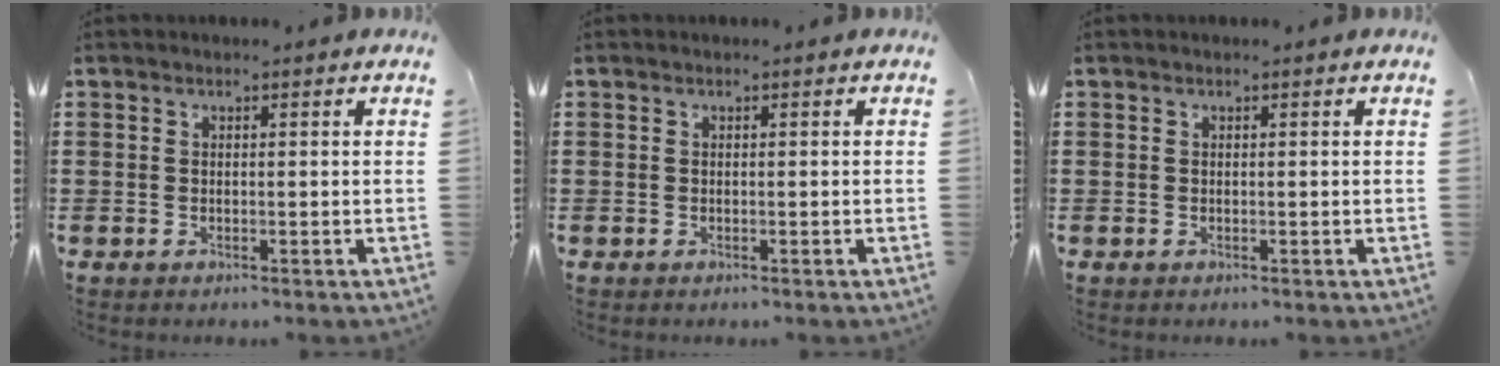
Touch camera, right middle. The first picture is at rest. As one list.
[{"total": 0.0}, {"total": 0.0}]